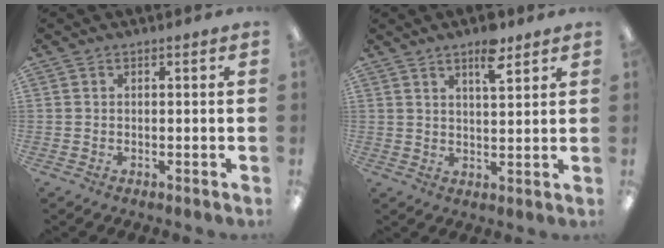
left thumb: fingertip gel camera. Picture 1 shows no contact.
{"total": 7.0, "force": [4.7, 2.2, 4.7], "torque": [-0.064, -0.024, 0.075]}